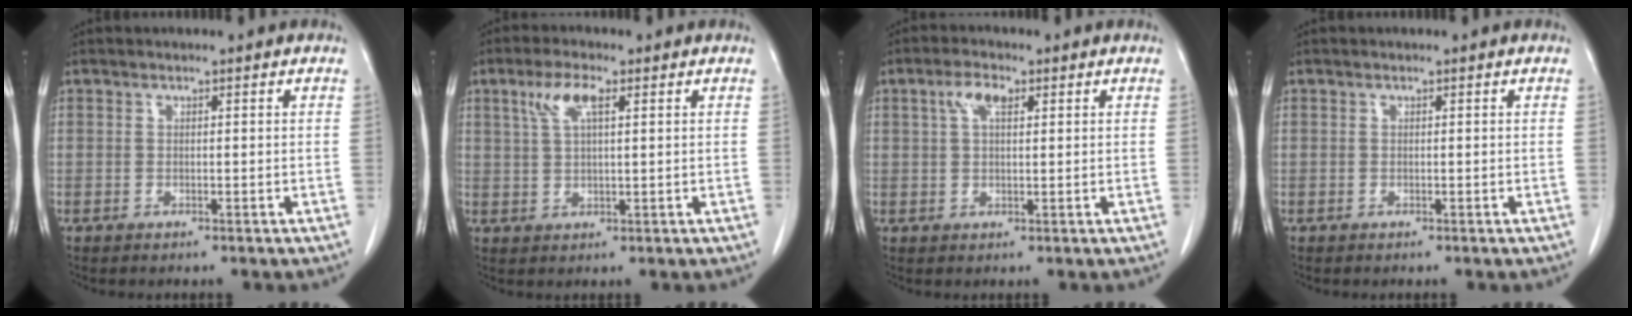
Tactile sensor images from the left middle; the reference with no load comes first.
{"total": 5.0, "force": [2.3, 1.1, 4.3], "torque": [-0.096, 0.011, 0.049]}
{"total": 3.7, "force": [1.6, 1.3, 3.0], "torque": [-0.065, 0.010, 0.033]}
{"total": 0.0}